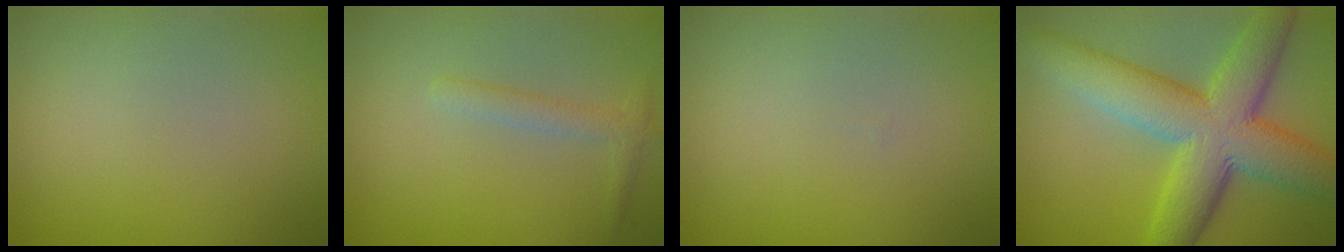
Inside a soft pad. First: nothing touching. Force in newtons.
{"total": 1.6, "press": 1.6, "slide": 0.1}
{"total": 0.0}
{"total": 10.5, "press": 10.5, "slide": 0.7}